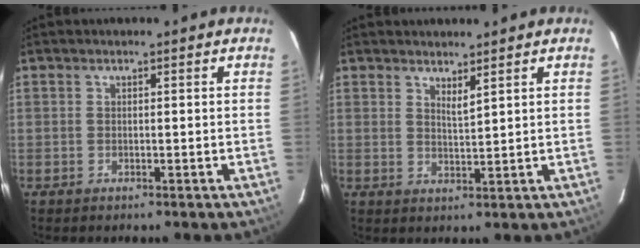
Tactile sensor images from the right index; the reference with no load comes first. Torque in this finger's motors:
{"motor_torque": [-0.08, 0.11, -0.04, 0.00]}